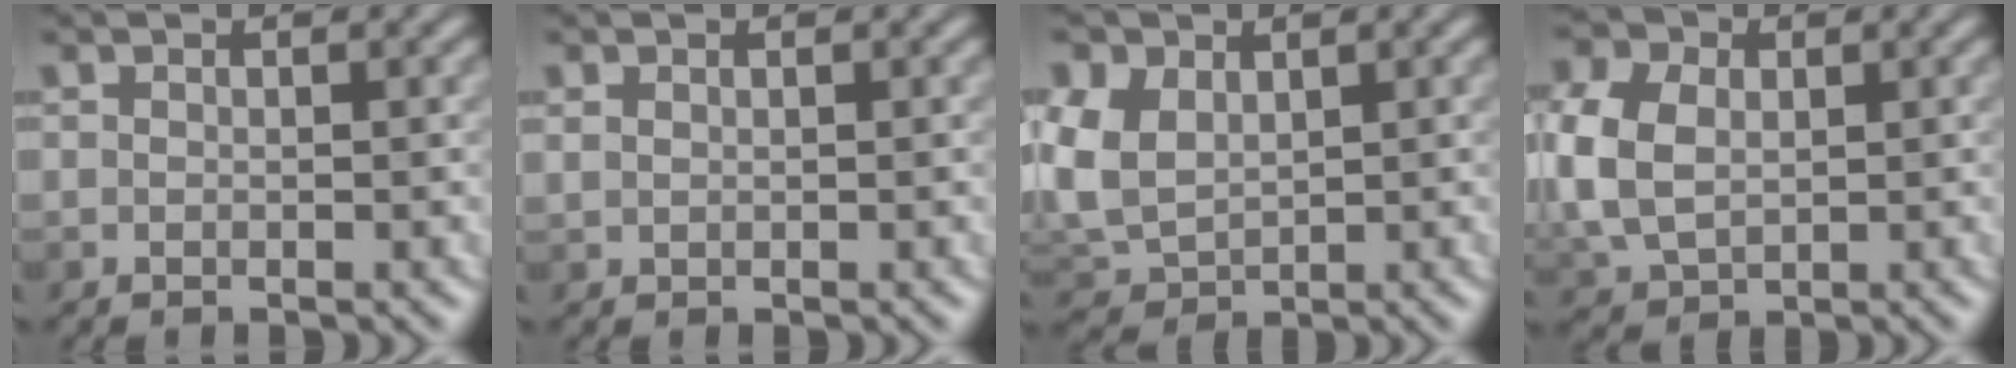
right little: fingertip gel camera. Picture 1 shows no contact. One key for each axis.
{"total": 0.8, "fx": 0.4, "fy": 0.5, "fz": 0.4, "tx": -0.011, "ty": 0.001, "tz": 0.010}
{"total": 6.2, "fx": 1.1, "fy": 4.6, "fz": 4.0, "tx": -0.117, "ty": -0.002, "tz": 0.022}
{"total": 8.3, "fx": 0.2, "fy": 6.2, "fz": 5.5, "tx": -0.151, "ty": 0.003, "tz": 0.007}